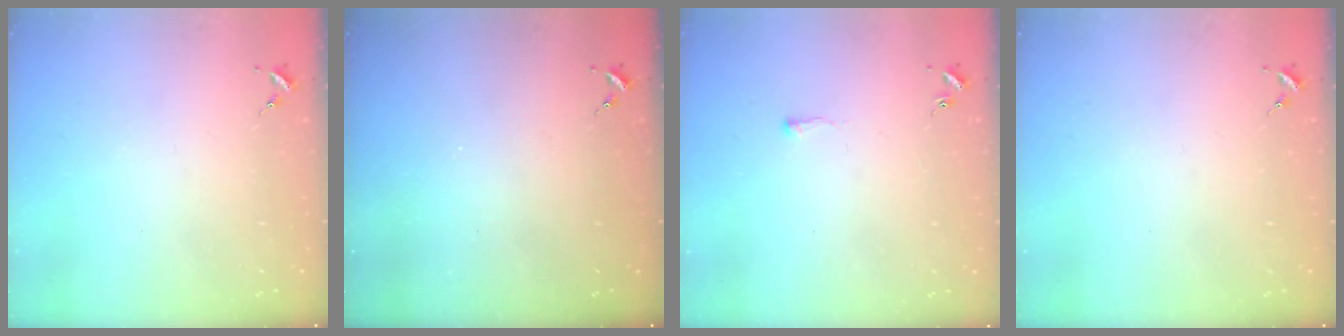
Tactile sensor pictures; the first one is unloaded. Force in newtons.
{"total": 0.0}
{"total": 1.9, "press": 1.8, "slide": 0.3}
{"total": 0.0}